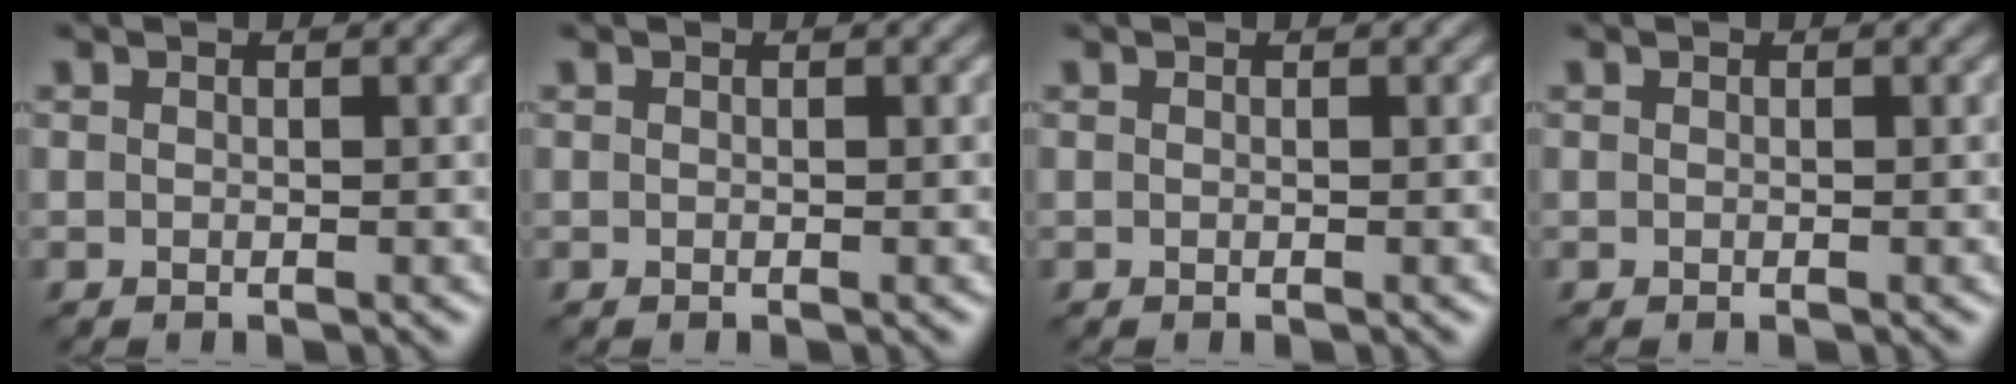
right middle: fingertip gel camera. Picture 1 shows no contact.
{"total": 0.0}
{"total": 0.0}
{"total": 0.0}